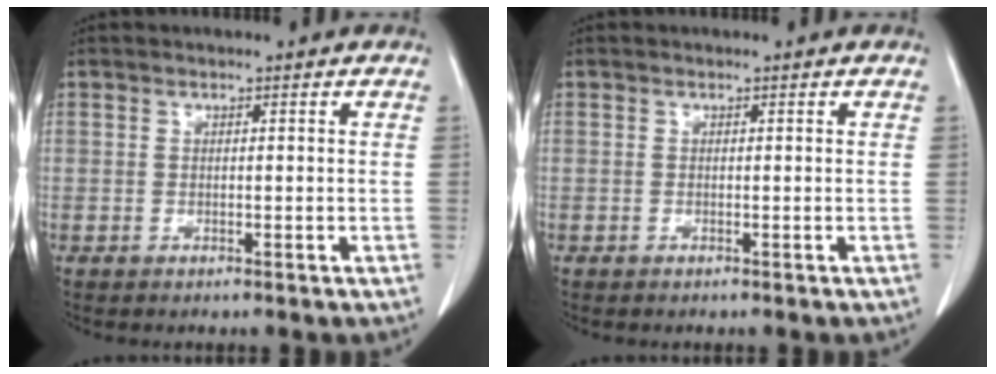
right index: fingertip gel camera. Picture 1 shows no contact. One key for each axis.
{"total": 0.0}